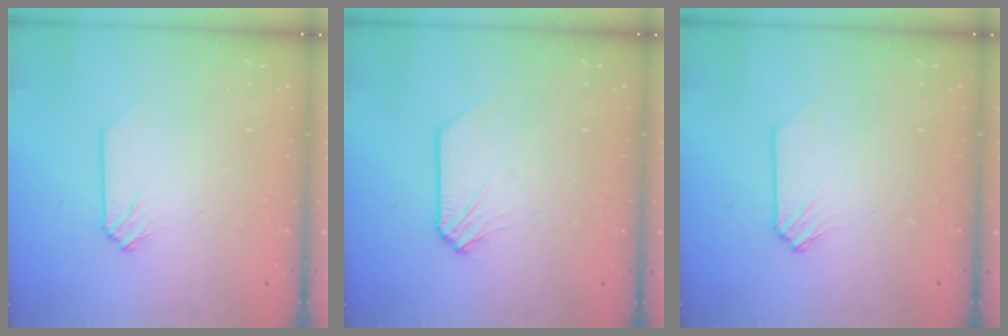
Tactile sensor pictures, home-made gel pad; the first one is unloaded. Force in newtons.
{"total": 0.0}
{"total": 0.0}